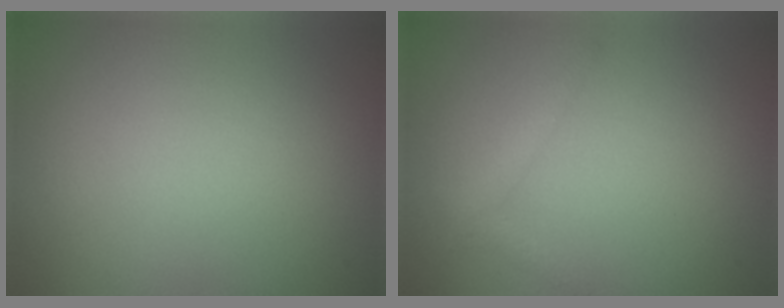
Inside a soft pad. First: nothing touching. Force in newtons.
{"total": 1.4, "press": 1.4, "slide": 0.1}